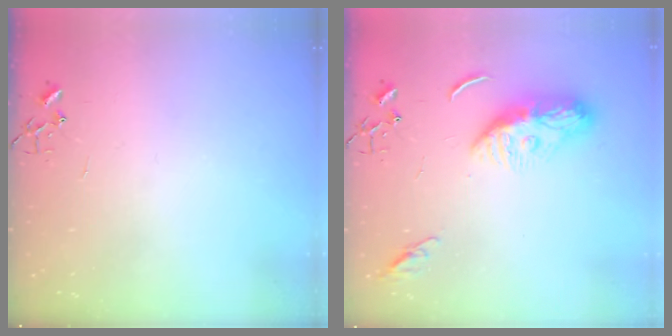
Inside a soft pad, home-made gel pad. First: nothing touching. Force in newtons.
{"total": 10.8, "press": 10.7, "slide": 1.0}